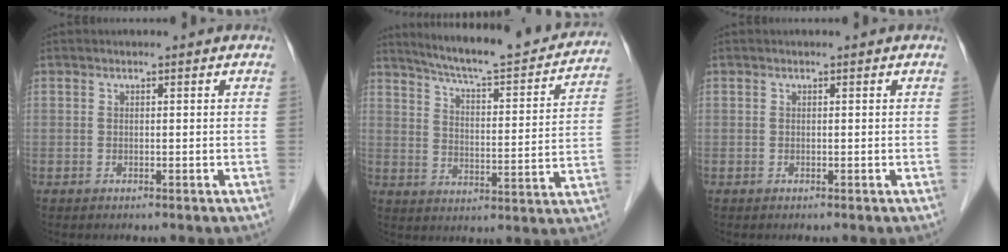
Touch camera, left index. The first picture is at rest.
{"total": 20.9, "force": [19.1, 2.1, 8.3], "torque": [-0.121, -0.030, 0.251]}
{"total": 0.0}